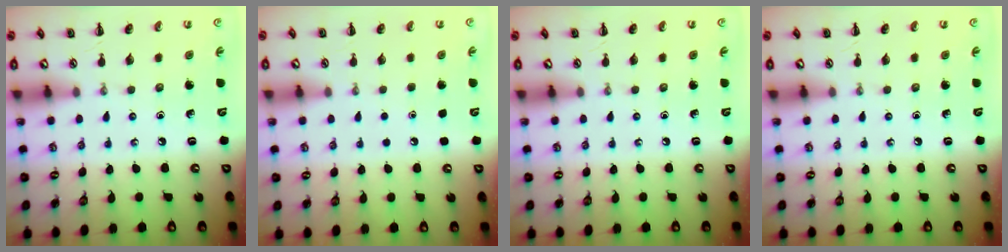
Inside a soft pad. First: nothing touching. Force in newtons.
{"total": 1.6, "press": 1.6, "slide": 0.1}
{"total": 0.0}
{"total": 0.0}